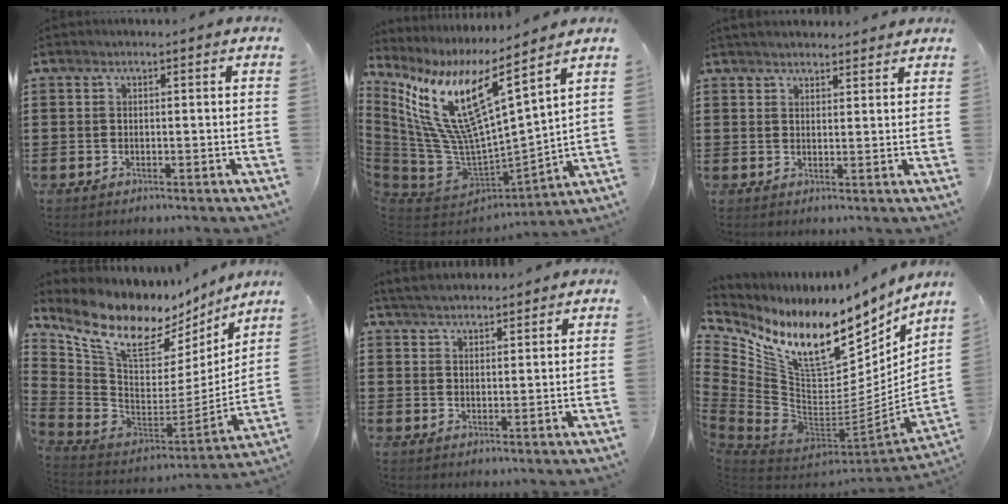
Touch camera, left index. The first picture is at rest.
{"total": 14.5, "force": [7.7, 3.6, 11.7], "torque": [-0.275, -0.066, 0.123]}
{"total": 2.4, "force": [2.3, 0.5, 0.2], "torque": [-0.009, 0.000, 0.045]}
{"total": 12.4, "force": [7.7, 6.2, 7.5], "torque": [-0.166, -0.050, 0.135]}
{"total": 3.5, "force": [3.4, 0.7, 0.7], "torque": [-0.024, -0.002, 0.065]}
{"total": 14.1, "force": [9.0, 6.2, 8.9], "torque": [-0.187, -0.071, 0.155]}